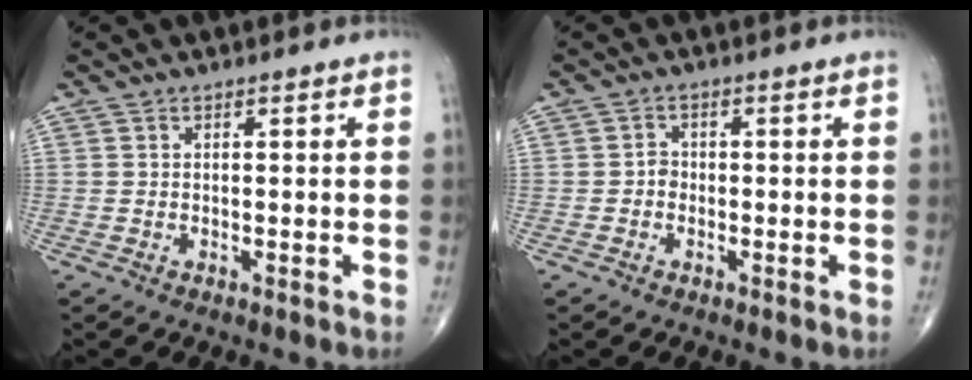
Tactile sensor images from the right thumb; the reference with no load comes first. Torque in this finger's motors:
{"motor_torque": [0.56, -0.43, 0.29, -0.15, 0.01]}